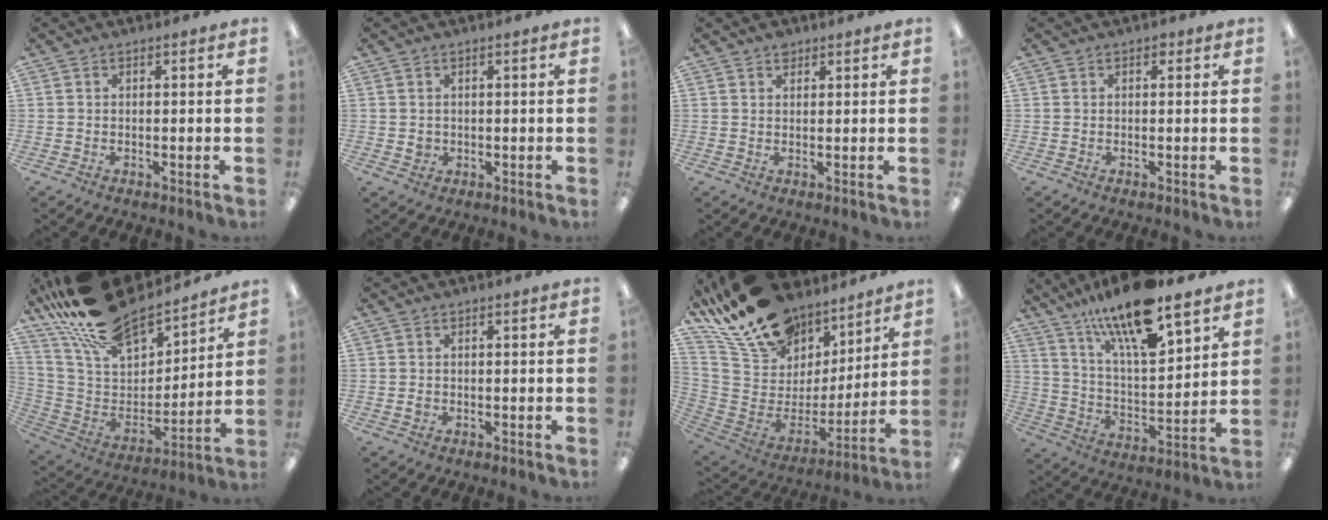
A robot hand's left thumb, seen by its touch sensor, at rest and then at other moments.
{"total": 1.8, "force": [0.4, 1.7, 0.6], "torque": [-0.005, 0.000, 0.003]}
{"total": 1.9, "force": [1.5, 1.0, 0.5], "torque": [-0.003, -0.004, 0.026]}
{"total": 0.8, "force": [0.5, 0.5, 0.4], "torque": [-0.001, 0.000, 0.006]}
{"total": 21.7, "force": [18.5, 7.7, 8.3], "torque": [-0.185, -0.122, 0.334]}
{"total": 0.9, "force": [0.0, 0.8, 0.4], "torque": [-0.009, 0.004, -0.001]}
{"total": 20.6, "force": [16.0, 11.1, 6.7], "torque": [-0.138, -0.107, 0.304]}
{"total": 18.3, "force": [14.2, 4.3, 10.7], "torque": [-0.194, -0.086, 0.239]}